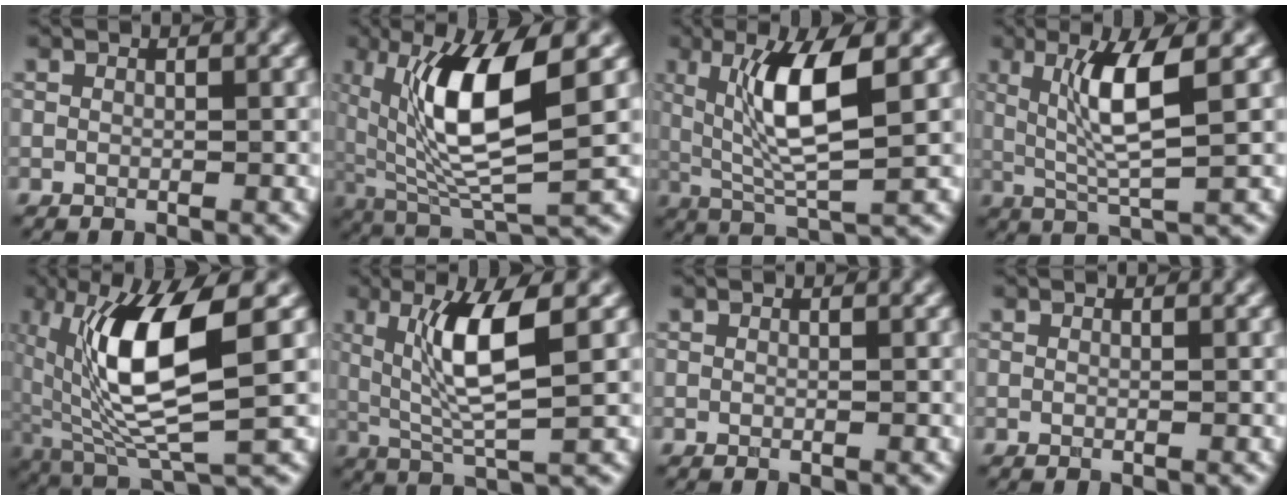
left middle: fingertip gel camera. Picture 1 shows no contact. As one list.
[{"total": 9.1, "force": [1.7, 2.5, 8.6], "torque": [-0.159, -0.005, 0.048]}, {"total": 7.0, "force": [1.3, 1.4, 6.7], "torque": [-0.126, -0.003, 0.040]}, {"total": 5.1, "force": [1.0, 0.4, 5.0], "torque": [-0.104, 0.002, 0.038]}, {"total": 9.7, "force": [0.9, 2.7, 9.3], "torque": [-0.176, -0.003, 0.035]}, {"total": 6.3, "force": [1.2, 1.0, 6.1], "torque": [-0.121, -0.001, 0.039]}, {"total": 0.0}, {"total": 0.0}]